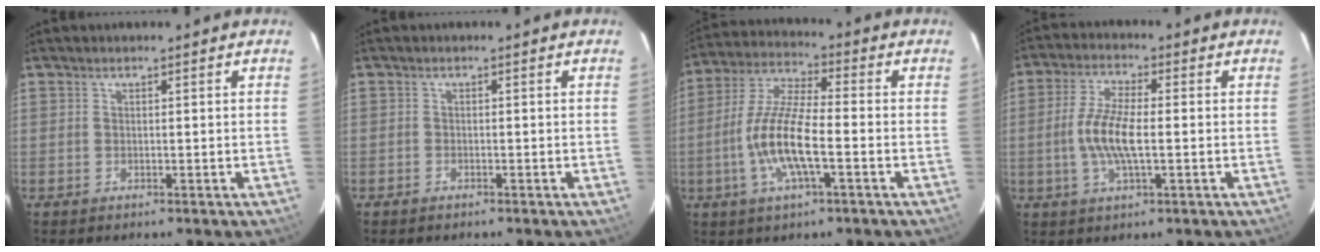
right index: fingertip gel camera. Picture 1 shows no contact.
{"total": 0.8, "force": [-0.7, 0.3, 0.0], "torque": [-0.004, 0.003, -0.014]}
{"total": 12.5, "force": [-3.5, 2.8, 11.6], "torque": [-0.244, -0.004, -0.070]}
{"total": 8.3, "force": [-1.1, 2.2, 8.0], "torque": [-0.163, 0.003, -0.024]}